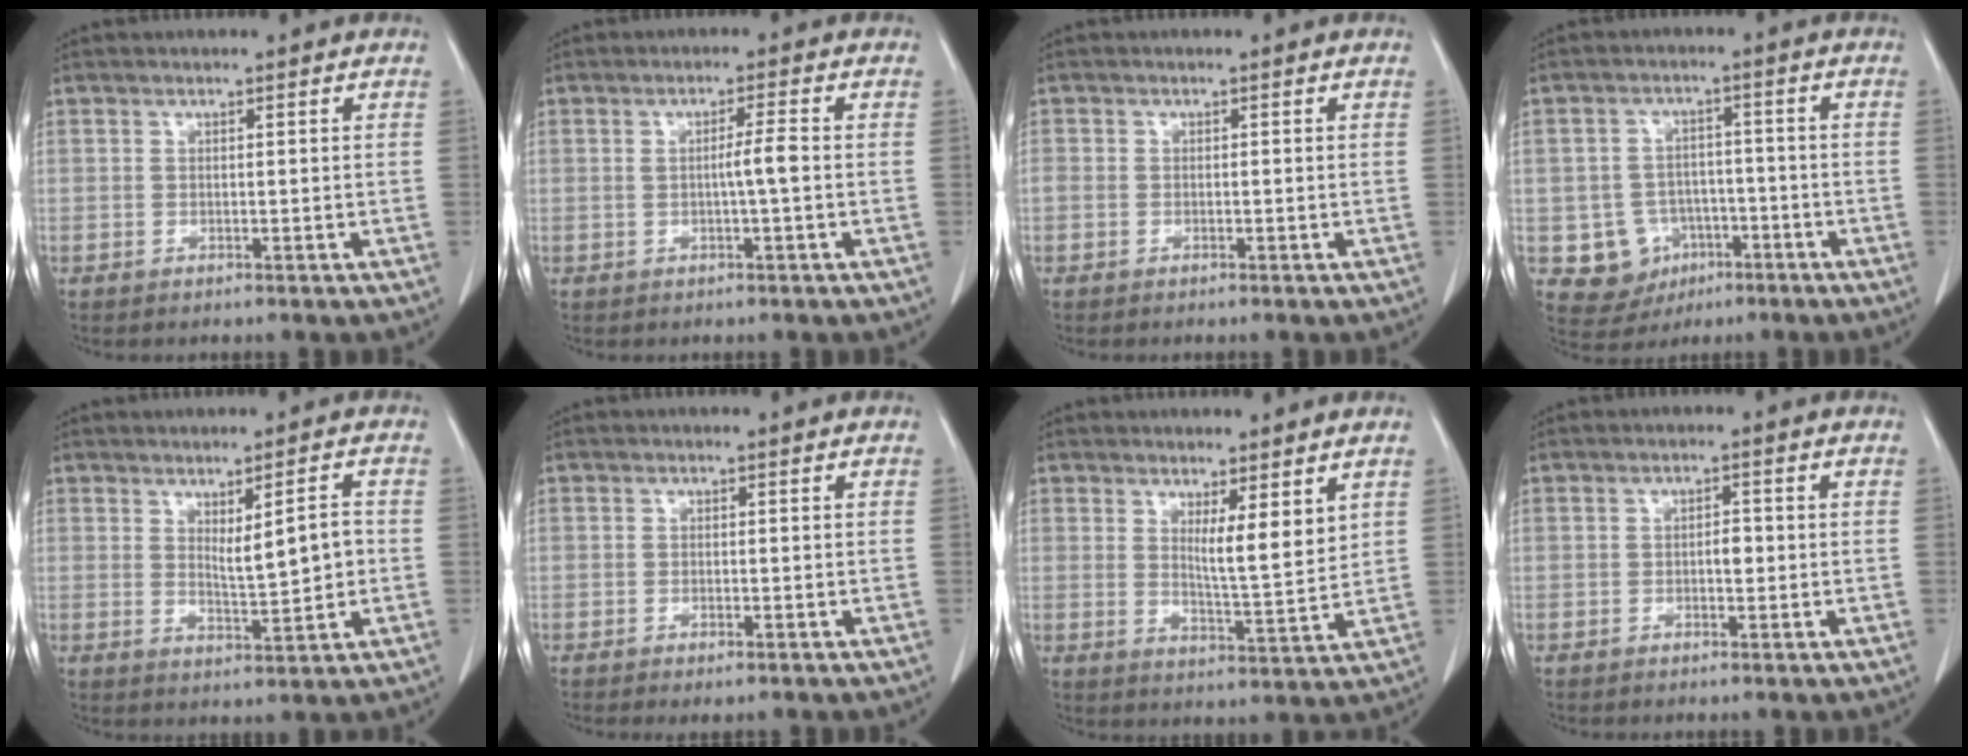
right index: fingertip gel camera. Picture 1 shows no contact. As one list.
[{"total": 2.9, "force": [-0.2, -0.2, 2.9], "torque": [-0.047, 0.000, -0.003]}, {"total": 0.8, "force": [-0.1, 0.7, 0.3], "torque": [-0.010, 0.010, -0.002]}, {"total": 7.6, "force": [-2.6, 6.9, 1.7], "torque": [-0.029, 0.012, -0.029]}, {"total": 5.6, "force": [0.5, 1.1, 5.4], "torque": [-0.086, -0.003, 0.017]}, {"total": 1.5, "force": [-0.9, 0.4, 1.1], "torque": [-0.016, -0.003, -0.010]}, {"total": 5.7, "force": [3.0, 0.7, 4.8], "torque": [-0.080, -0.019, 0.055]}, {"total": 1.8, "force": [-0.2, 0.8, 1.6], "torque": [-0.023, 0.003, -0.003]}]